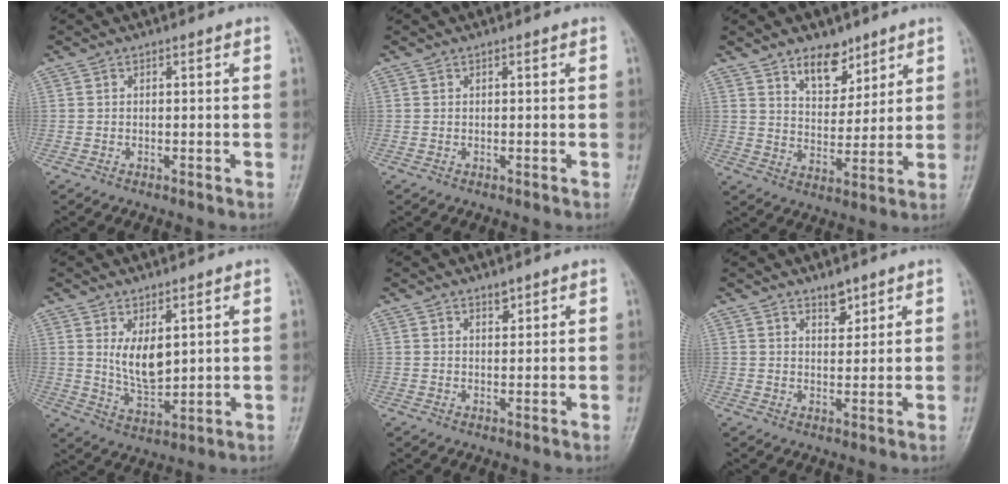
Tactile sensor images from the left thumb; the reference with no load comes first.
{"total": 0.0}
{"total": 8.4, "force": [5.8, 4.6, 4.1], "torque": [-0.031, -0.042, 0.101]}
{"total": 7.4, "force": [2.6, 3.6, 5.9], "torque": [-0.091, -0.028, 0.060]}
{"total": 1.8, "force": [1.4, 0.7, 0.8], "torque": [-0.004, -0.009, 0.021]}
{"total": 3.5, "force": [2.6, 1.6, 1.8], "torque": [-0.012, -0.018, 0.043]}